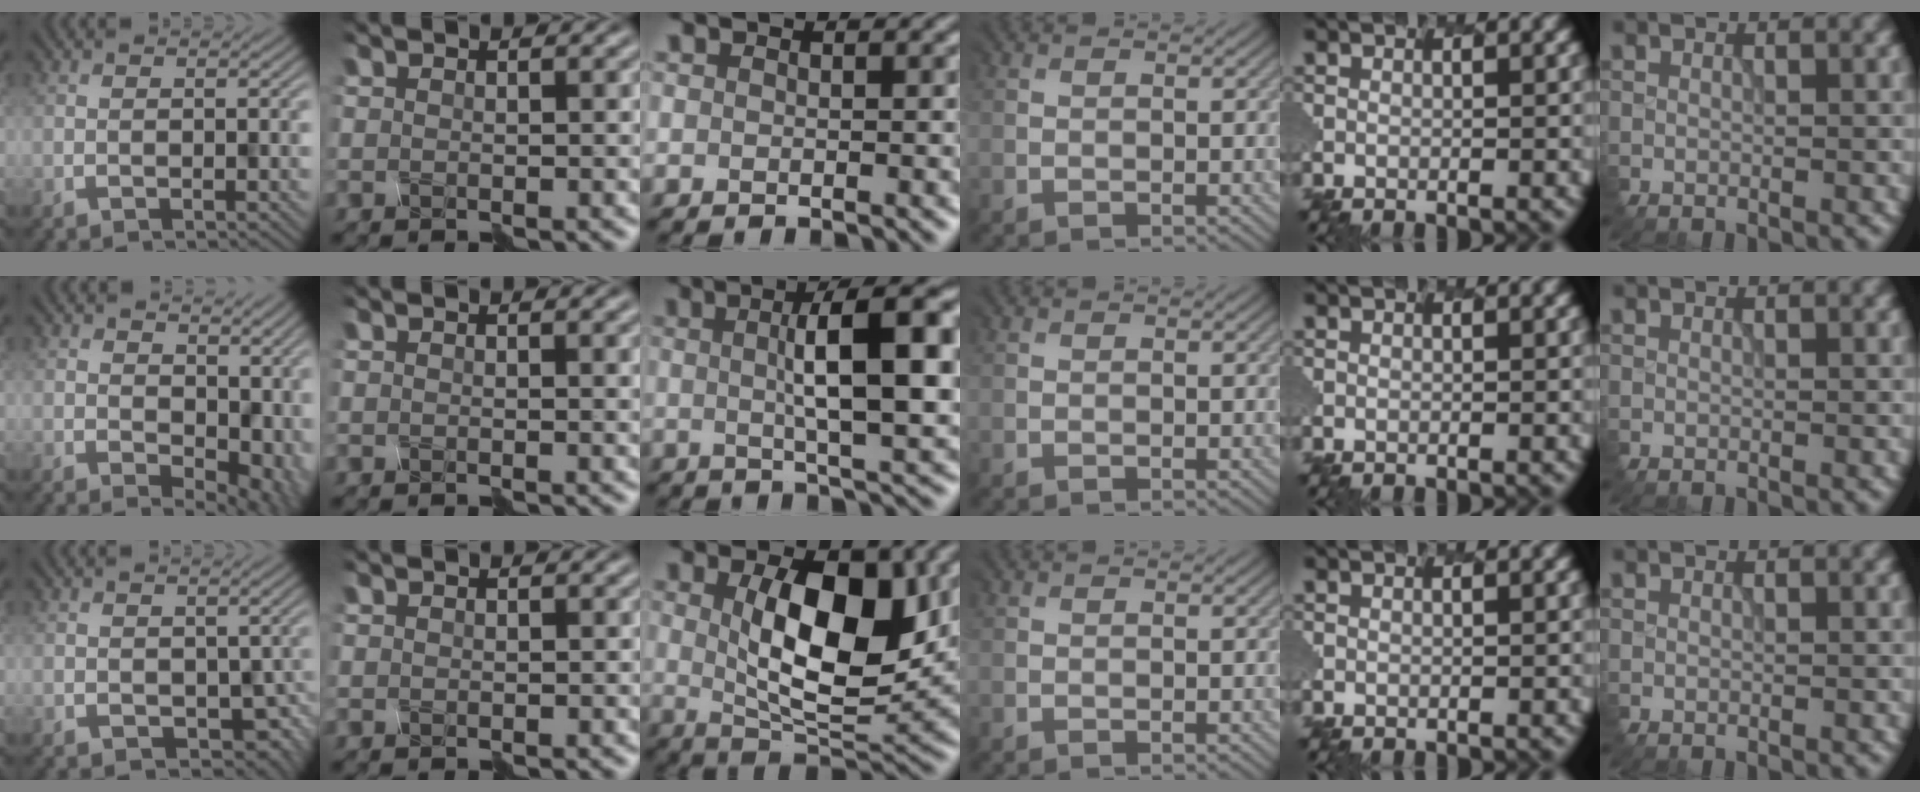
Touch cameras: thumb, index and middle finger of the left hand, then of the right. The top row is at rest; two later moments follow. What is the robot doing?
{"motion": "disassemble", "object": "spray bottle"}